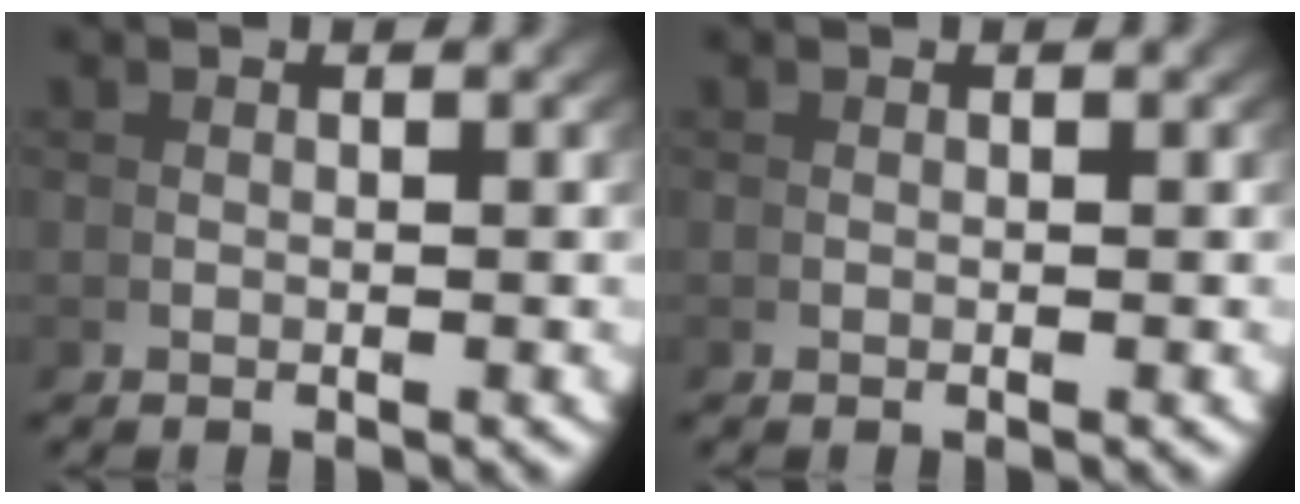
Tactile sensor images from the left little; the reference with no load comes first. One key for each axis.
{"total": 0.0}